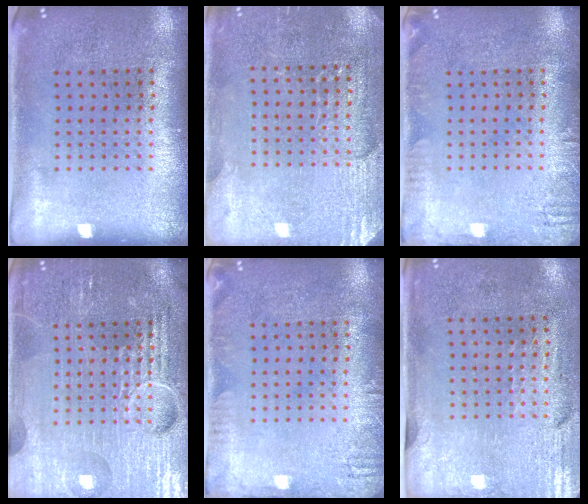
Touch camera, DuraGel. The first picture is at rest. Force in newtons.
{"total": 2.9, "press": 2.8, "slide": 0.6}
{"total": 1.7, "press": 1.7, "slide": 0.2}
{"total": 6.9, "press": 6.9, "slide": 0.7}
{"total": 1.7, "press": 1.7, "slide": 0.2}
{"total": 2.9, "press": 2.5, "slide": 1.5}